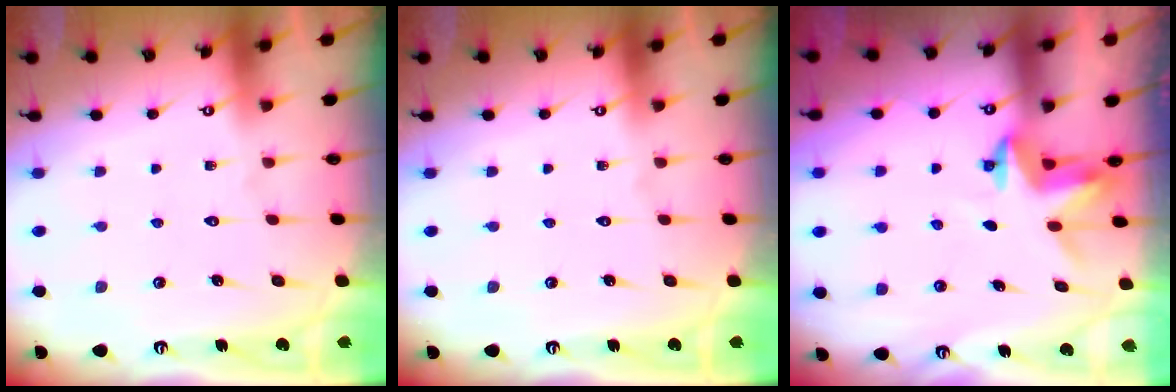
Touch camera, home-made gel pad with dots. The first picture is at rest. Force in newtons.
{"total": 0.0}
{"total": 3.4, "press": 3.4, "slide": 0.2}